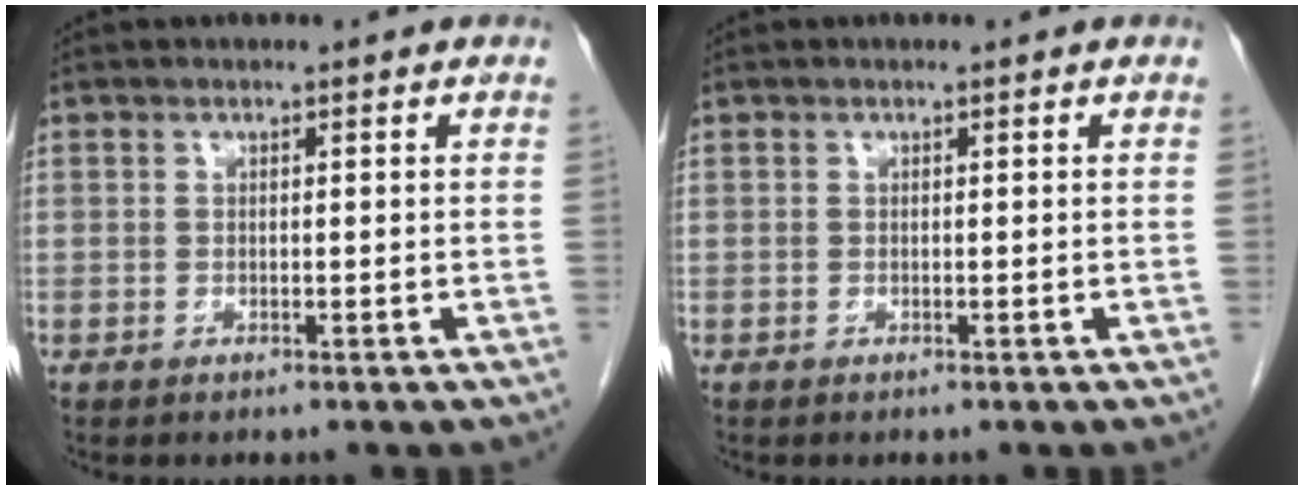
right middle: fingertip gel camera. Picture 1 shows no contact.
{"total": 0.0}